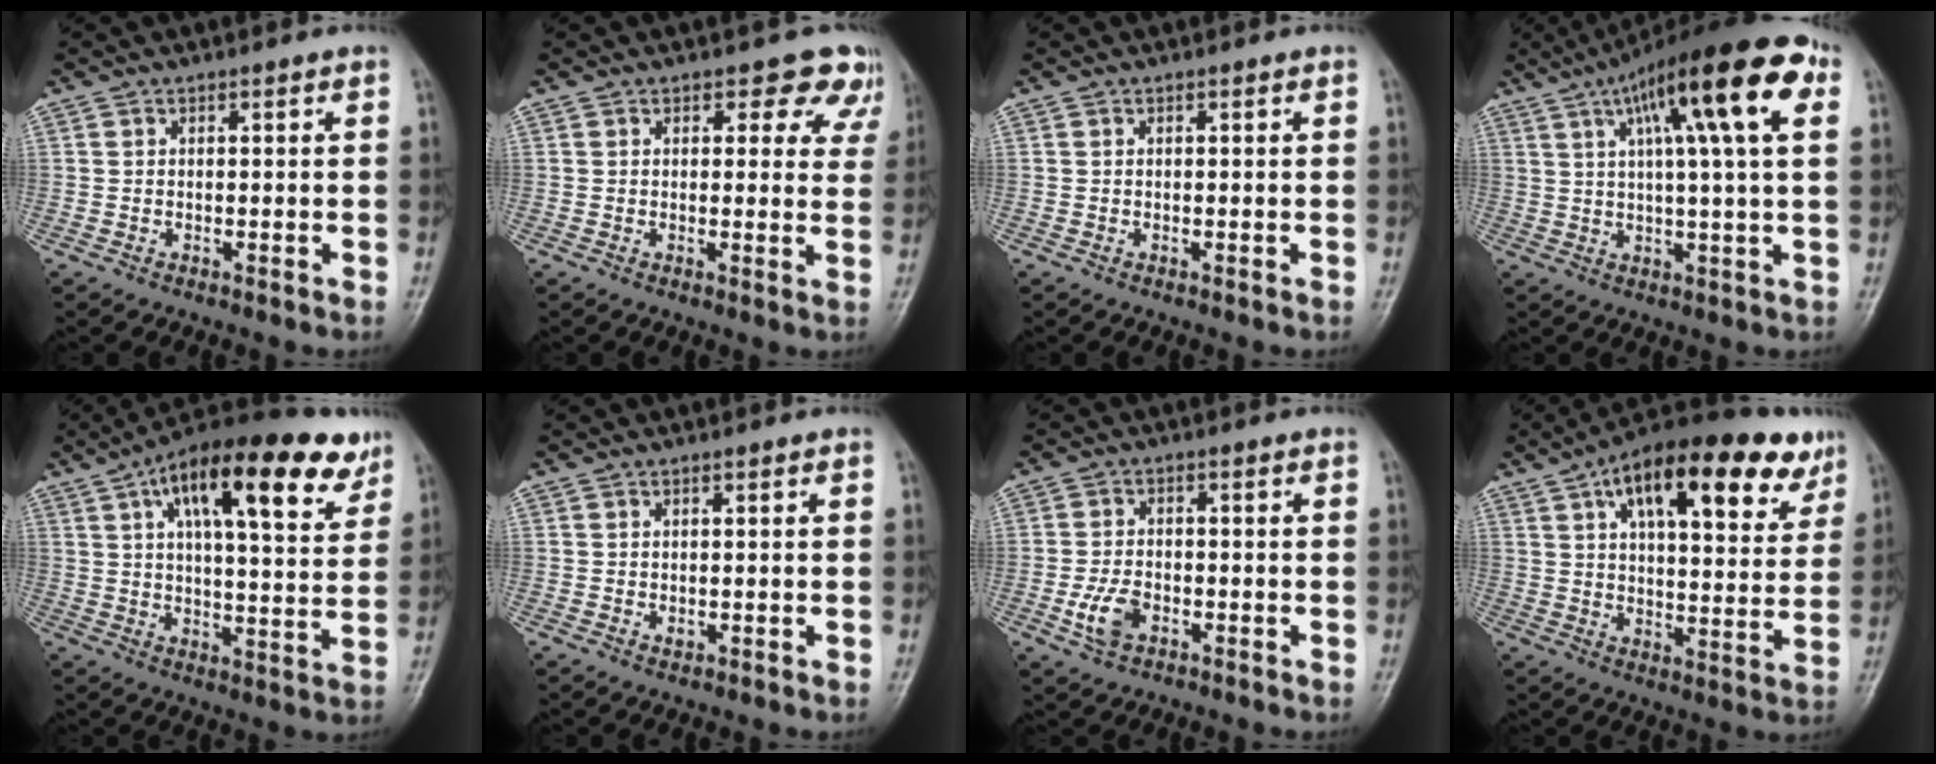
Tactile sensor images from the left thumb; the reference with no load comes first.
{"total": 7.2, "force": [5.3, 4.1, 2.7], "torque": [0.016, -0.024, 0.044]}
{"total": 0.0}
{"total": 20.0, "force": [7.8, 4.1, 17.9], "torque": [-0.269, 0.017, 0.113]}
{"total": 22.0, "force": [11.8, 7.7, 16.9], "torque": [-0.239, -0.016, 0.178]}
{"total": 0.9, "force": [0.0, 0.7, 0.6], "torque": [-0.009, -0.002, 0.003]}
{"total": 4.8, "force": [-1.8, 3.0, 3.2], "torque": [-0.063, 0.007, -0.035]}
{"total": 23.6, "force": [12.8, 9.5, 17.4], "torque": [-0.233, -0.013, 0.191]}